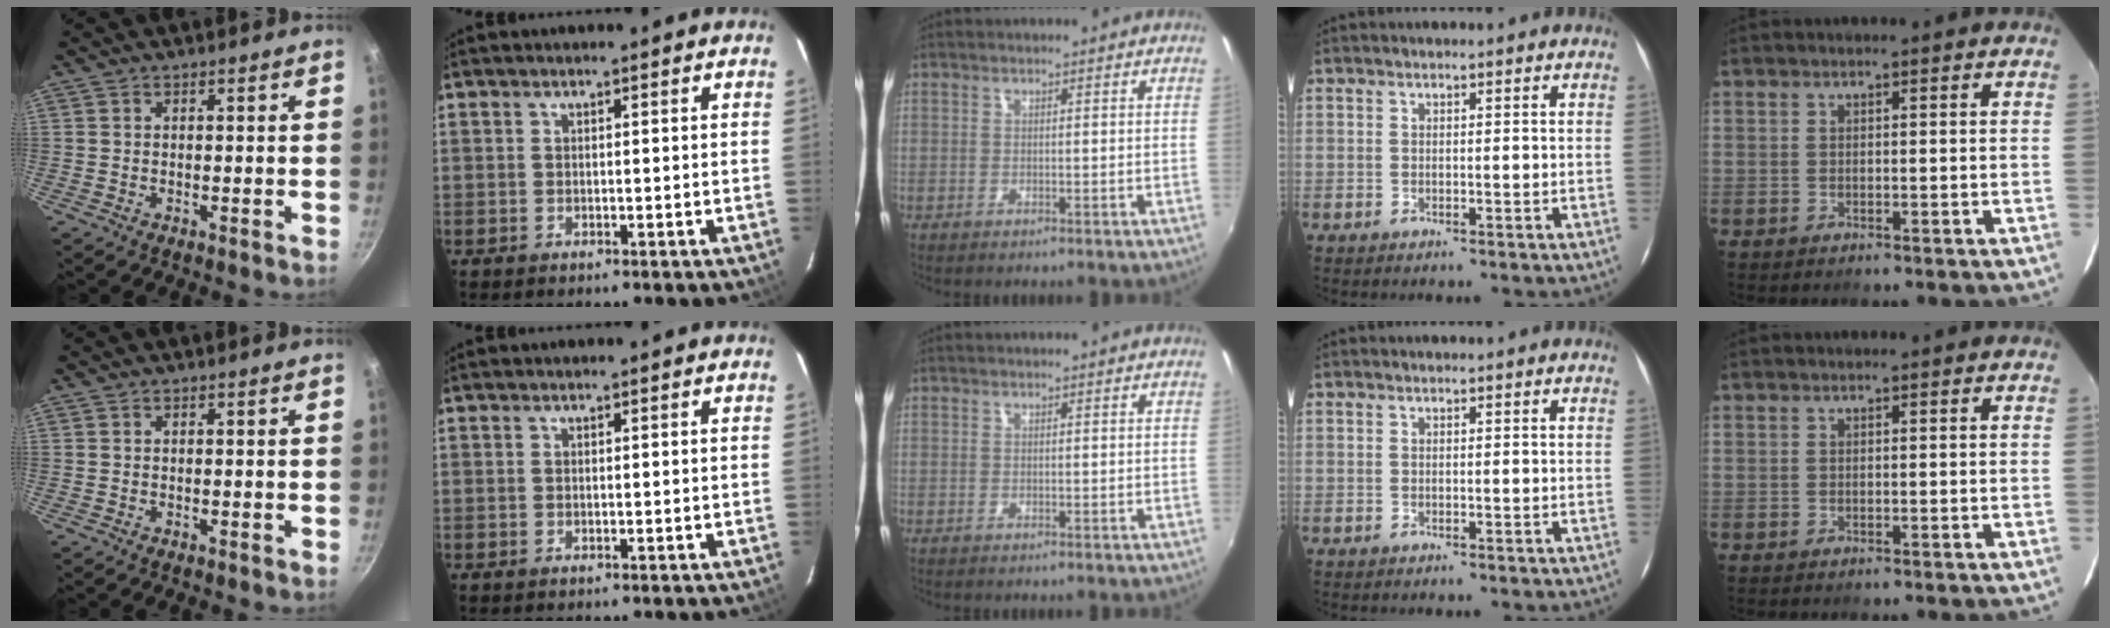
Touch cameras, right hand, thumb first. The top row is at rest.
{}